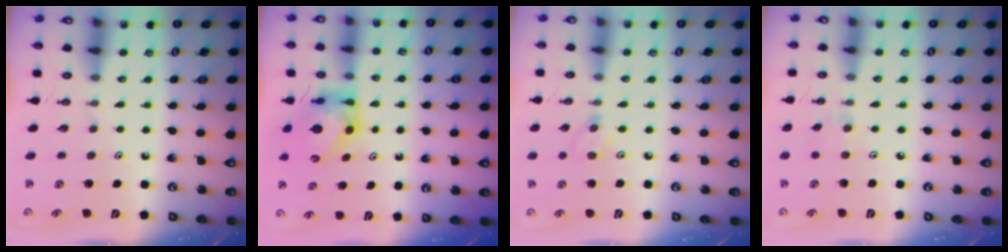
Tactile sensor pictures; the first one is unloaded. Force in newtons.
{"total": 5.6, "press": 5.6, "slide": 0.2}
{"total": 3.2, "press": 3.2, "slide": 0.5}
{"total": 3.6, "press": 3.6, "slide": 0.5}